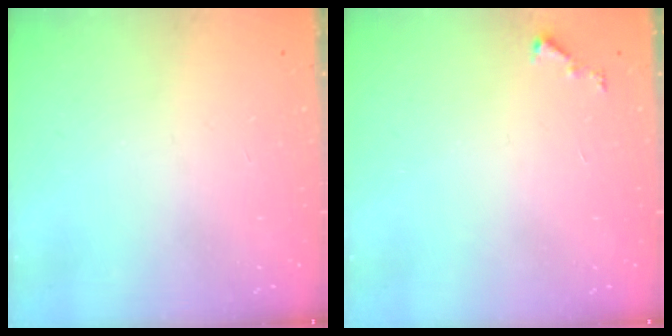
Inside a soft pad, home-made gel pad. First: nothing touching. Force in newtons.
{"total": 3.3, "press": 3.3, "slide": 0.3}